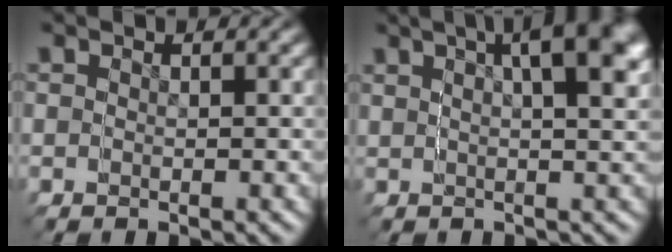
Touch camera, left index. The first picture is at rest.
{"total": 4.1, "force": [1.3, 0.8, 3.8], "torque": [-0.044, 0.025, 0.015]}